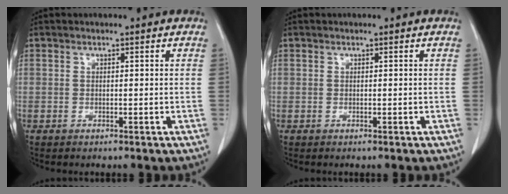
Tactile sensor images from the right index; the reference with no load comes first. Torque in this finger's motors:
{"motor_torque": [0.00, 0.00, 0.00, 0.00]}